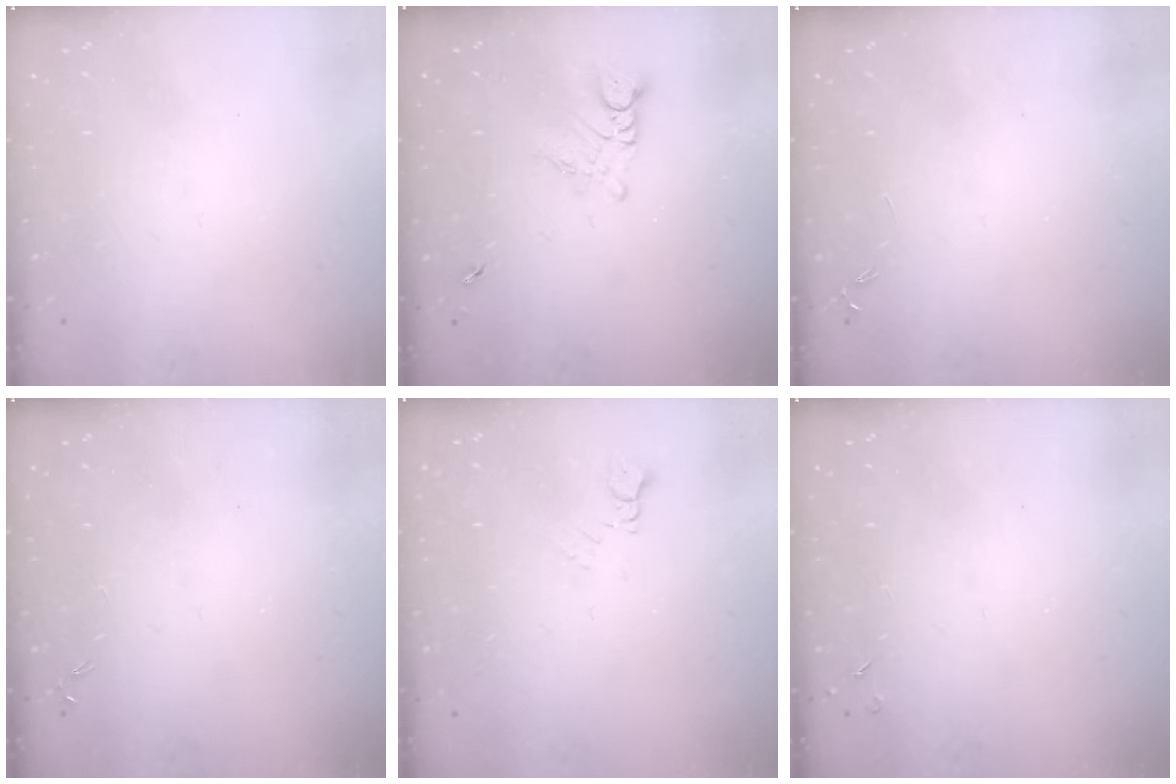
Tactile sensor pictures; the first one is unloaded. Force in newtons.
{"total": 3.0, "press": 3.0, "slide": 0.2}
{"total": 0.0}
{"total": 0.0}
{"total": 2.9, "press": 2.9, "slide": 0.5}
{"total": 2.8, "press": 2.7, "slide": 0.5}